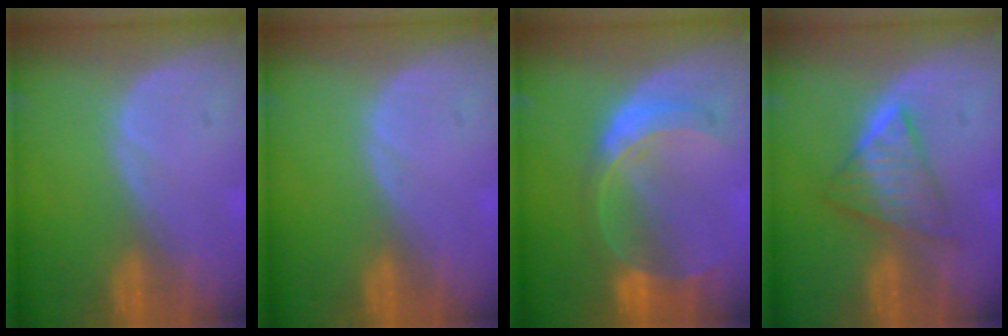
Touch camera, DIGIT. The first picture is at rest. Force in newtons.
{"total": 0.0}
{"total": 7.6, "press": 6.6, "slide": 3.7}
{"total": 5.8, "press": 5.8, "slide": 0.7}